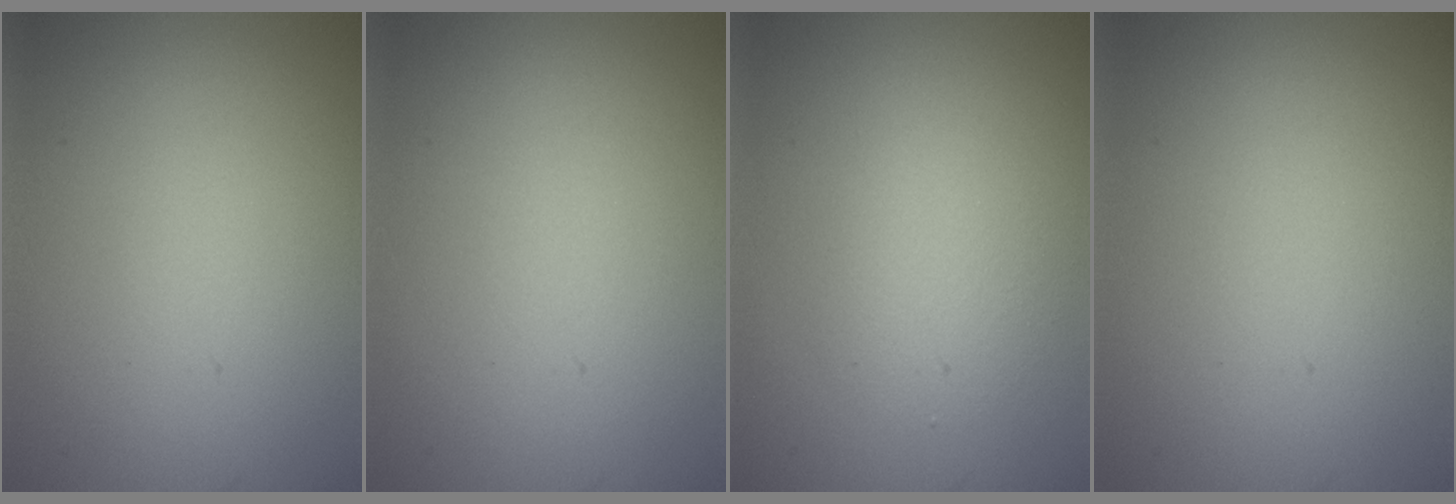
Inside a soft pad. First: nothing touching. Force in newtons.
{"total": 0.0}
{"total": 2.6, "press": 2.6, "slide": 0.2}
{"total": 0.0}